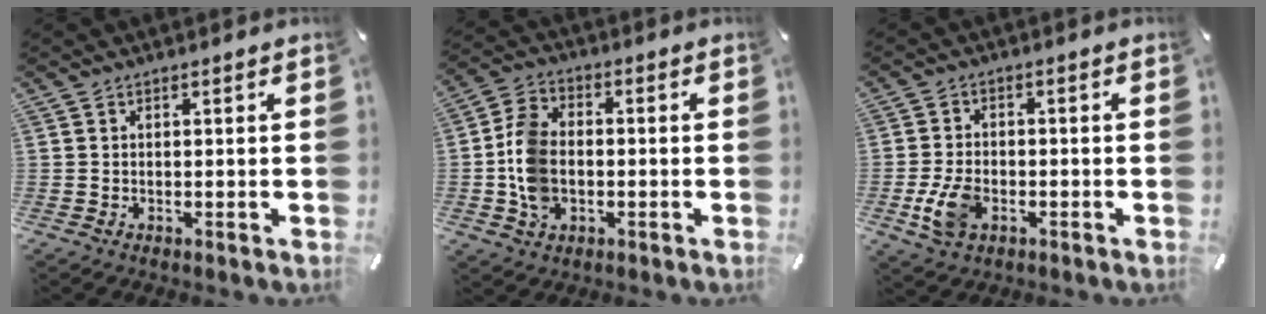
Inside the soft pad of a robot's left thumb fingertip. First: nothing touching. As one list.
[{"total": 9.4, "force": [-1.5, 7.1, 6.1], "torque": [-0.138, 0.015, -0.025]}, {"total": 7.6, "force": [-2.4, 5.1, 5.1], "torque": [-0.110, 0.002, -0.046]}]